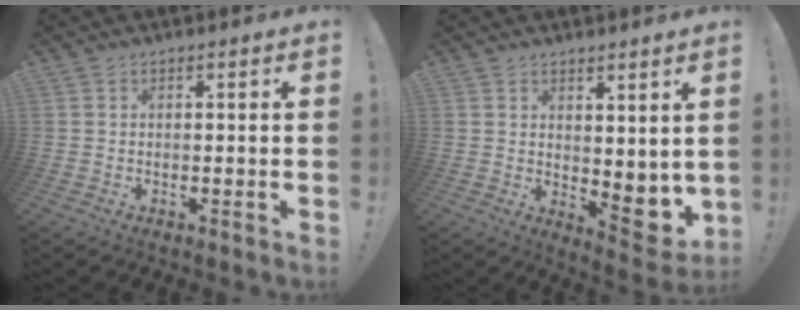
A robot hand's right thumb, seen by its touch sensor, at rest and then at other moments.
{"total": 5.7, "force": [2.4, 3.3, 4.0], "torque": [-0.036, -0.038, 0.053]}